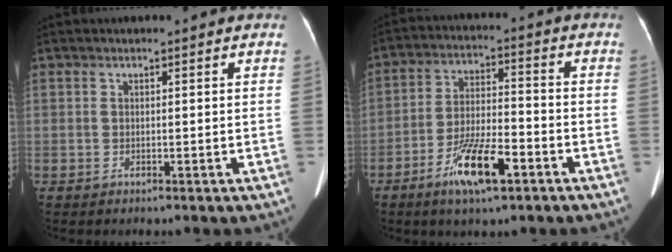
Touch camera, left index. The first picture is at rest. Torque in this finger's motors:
{"motor_torque": [0.83, 0.50, 0.22, 0.21]}